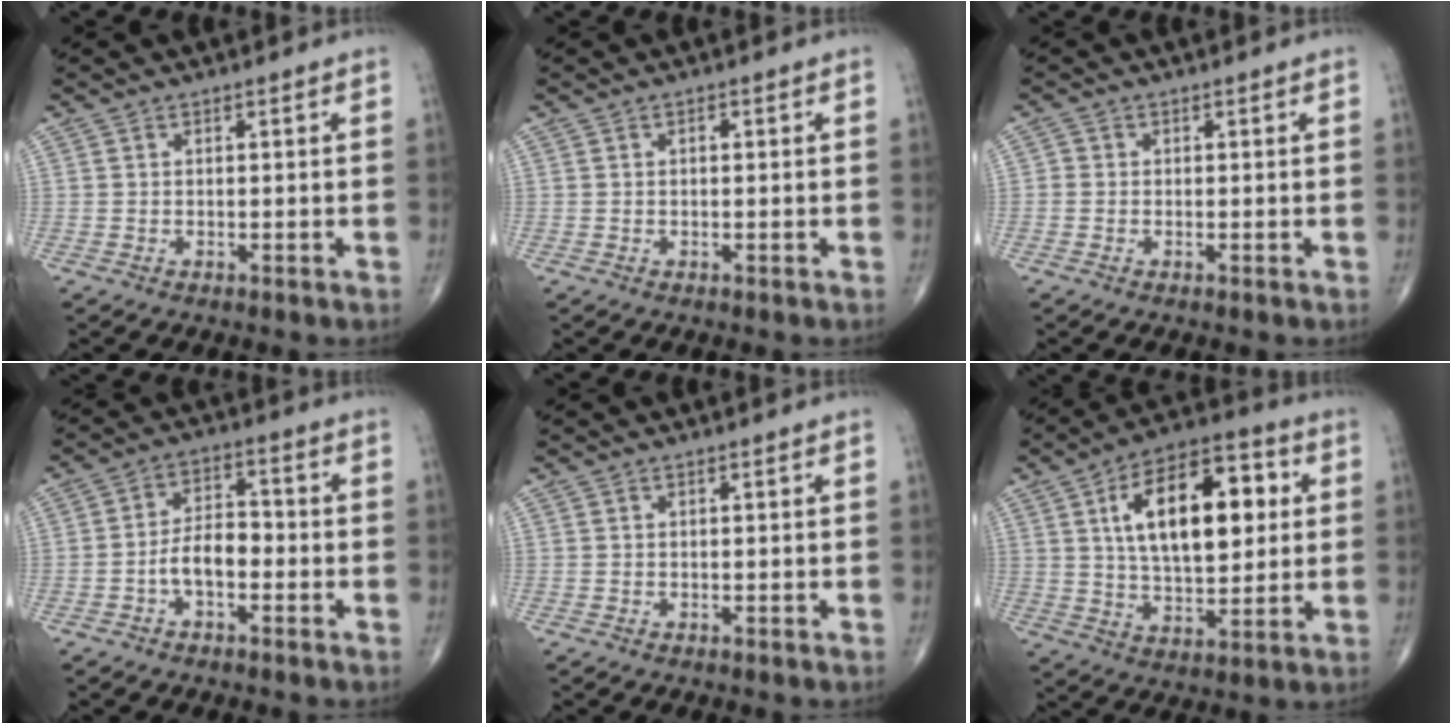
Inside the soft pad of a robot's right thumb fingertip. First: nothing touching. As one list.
[{"total": 0.6, "force": [0.1, 0.4, 0.5], "torque": [-0.011, 0.002, 0.003]}, {"total": 0.9, "force": [-0.2, 0.9, 0.3], "torque": [0.002, 0.003, -0.009]}, {"total": 6.6, "force": [-2.1, 3.6, 5.0], "torque": [-0.079, 0.032, -0.045]}, {"total": 0.0}, {"total": 19.9, "force": [4.5, 10.0, 16.6], "torque": [-0.238, 0.008, 0.070]}]